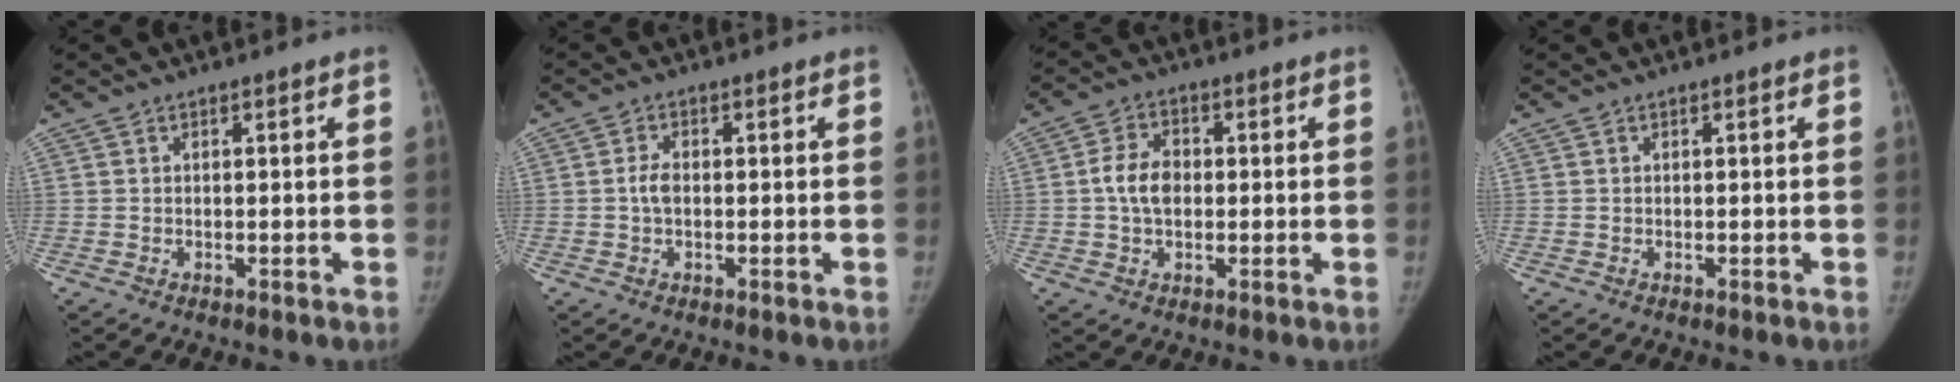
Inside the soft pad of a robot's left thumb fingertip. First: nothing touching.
{"total": 2.6, "force": [-0.1, 1.6, 2.0], "torque": [-0.040, 0.006, -0.004]}
{"total": 6.3, "force": [0.1, 4.4, 4.5], "torque": [-0.078, 0.011, -0.002]}
{"total": 0.0}